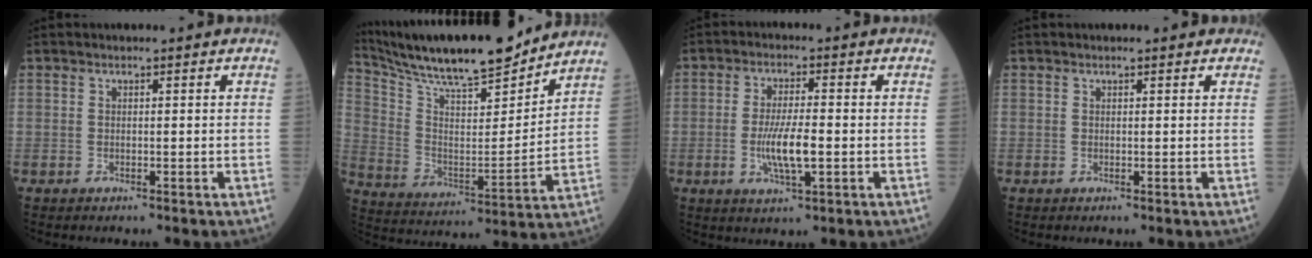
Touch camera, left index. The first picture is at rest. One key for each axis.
{"total": 19.7, "fx": 17.5, "fy": 2.4, "fz": 8.7, "tx": -0.170, "ty": -0.008, "tz": 0.296}
{"total": 6.5, "fx": -1.7, "fy": 1.2, "fz": 6.2, "tx": -0.129, "ty": -0.013, "tz": -0.030}
{"total": 1.1, "fx": 0.8, "fy": 0.5, "fz": 0.6, "tx": -0.011, "ty": 0.004, "tz": 0.004}